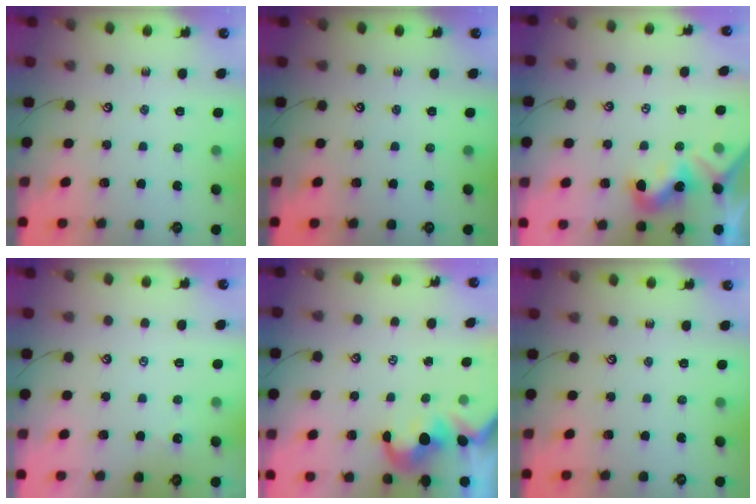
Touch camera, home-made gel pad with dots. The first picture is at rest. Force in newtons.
{"total": 0.0}
{"total": 1.9, "press": 1.9, "slide": 0.3}
{"total": 2.5, "press": 2.5, "slide": 0.3}
{"total": 1.4, "press": 1.0, "slide": 0.9}
{"total": 0.0}